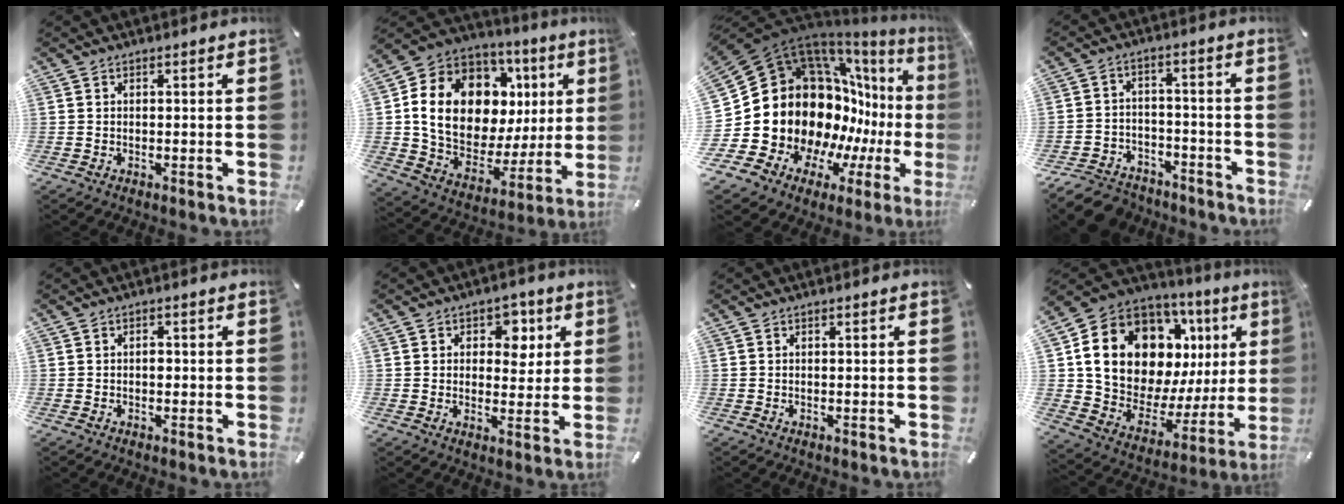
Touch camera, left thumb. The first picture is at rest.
{"total": 18.2, "force": [5.5, 13.1, 11.3], "torque": [-0.212, -0.042, 0.103]}
{"total": 27.5, "force": [0.3, 21.0, 17.8], "torque": [-0.327, -0.088, 0.074]}
{"total": 8.2, "force": [-6.3, 4.6, 2.5], "torque": [-0.041, 0.037, -0.115]}
{"total": 1.3, "force": [-0.2, 0.9, 1.0], "torque": [-0.019, 0.002, -0.005]}
{"total": 6.8, "force": [2.3, 5.3, 3.6], "torque": [-0.031, -0.005, 0.029]}
{"total": 0.0}
{"total": 20.1, "force": [9.1, 13.2, 12.2], "torque": [-0.204, -0.066, 0.173]}